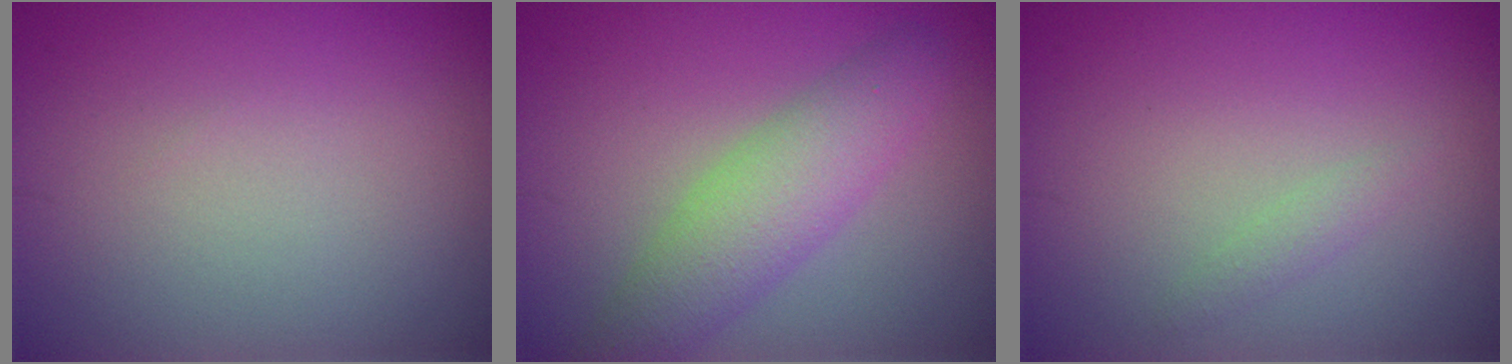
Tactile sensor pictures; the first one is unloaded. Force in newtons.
{"total": 4.6, "press": 4.6, "slide": 0.3}
{"total": 1.0, "press": 0.9, "slide": 0.1}